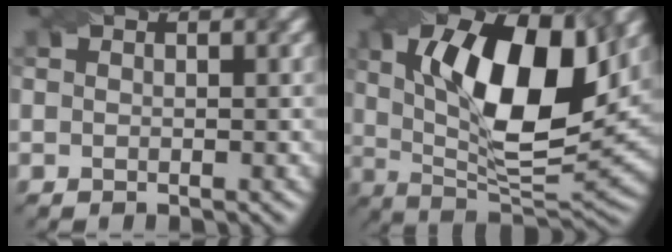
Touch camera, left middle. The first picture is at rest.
{"total": 13.5, "force": [3.5, 5.4, 11.8], "torque": [-0.185, 0.001, 0.055]}